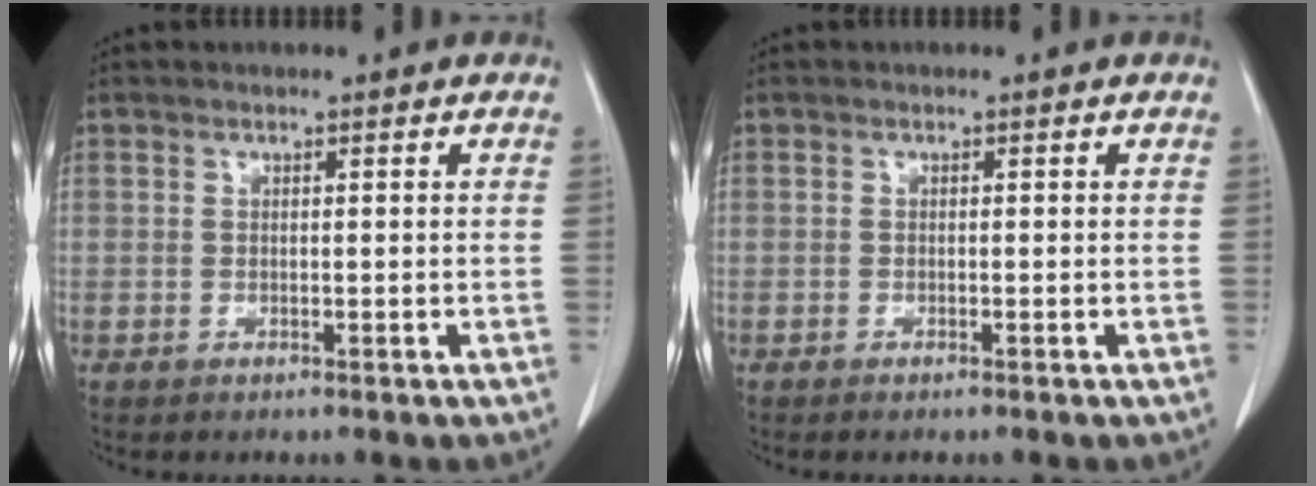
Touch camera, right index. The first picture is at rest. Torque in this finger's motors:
{"motor_torque": [-0.10, 0.13, 0.01, 0.01]}